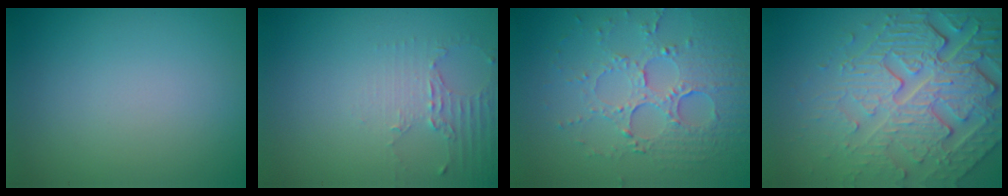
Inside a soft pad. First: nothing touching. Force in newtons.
{"total": 2.0, "press": 1.5, "slide": 1.4}
{"total": 5.5, "press": 3.8, "slide": 4.0}
{"total": 8.0, "press": 5.9, "slide": 5.4}